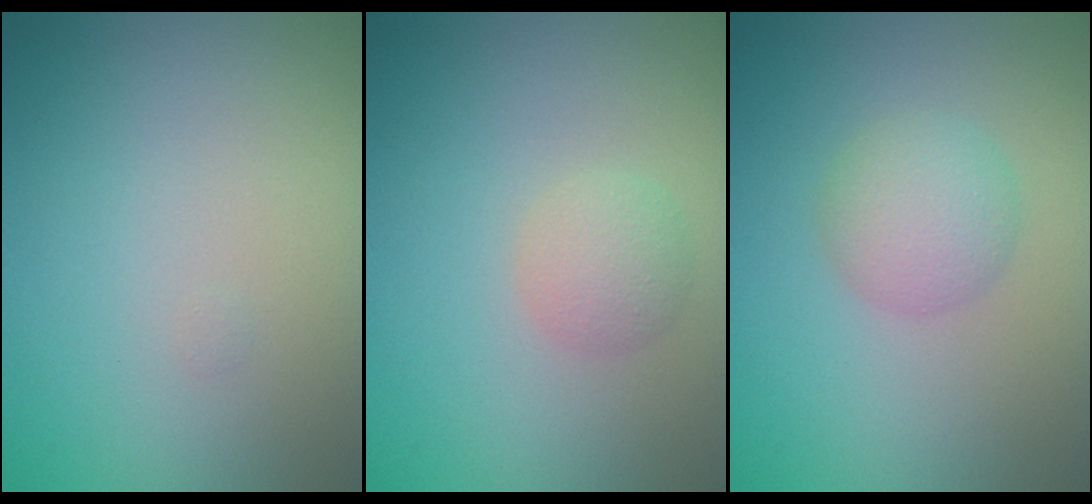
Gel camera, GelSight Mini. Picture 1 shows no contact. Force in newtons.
{"total": 1.9, "press": 1.9, "slide": 0.1}
{"total": 2.9, "press": 2.9, "slide": 0.1}